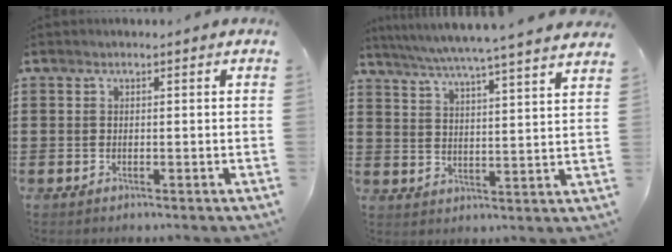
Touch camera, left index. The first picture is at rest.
{"total": 5.5, "force": [4.8, -1.2, 2.3], "torque": [-0.062, -0.040, 0.078]}